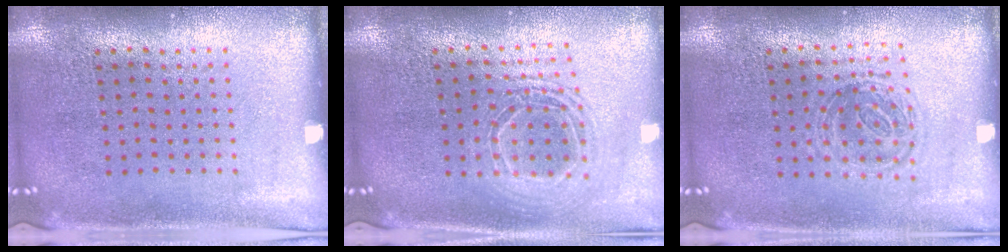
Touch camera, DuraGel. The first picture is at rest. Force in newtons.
{"total": 1.7, "press": 1.4, "slide": 0.9}
{"total": 1.2, "press": 1.0, "slide": 0.8}